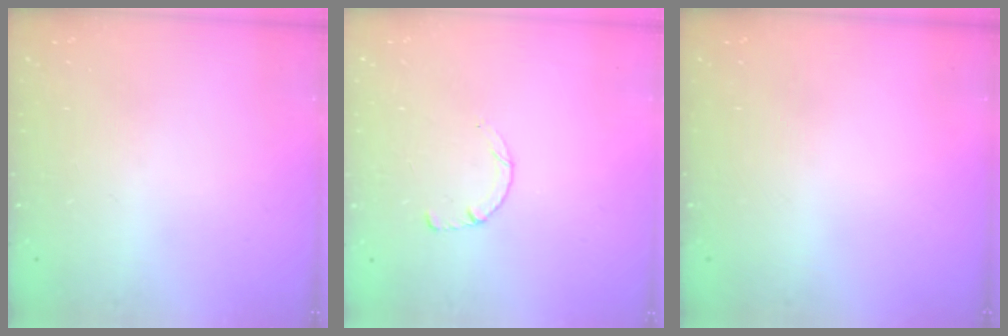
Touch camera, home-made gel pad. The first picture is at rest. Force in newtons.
{"total": 2.6, "press": 2.5, "slide": 0.3}
{"total": 0.0}